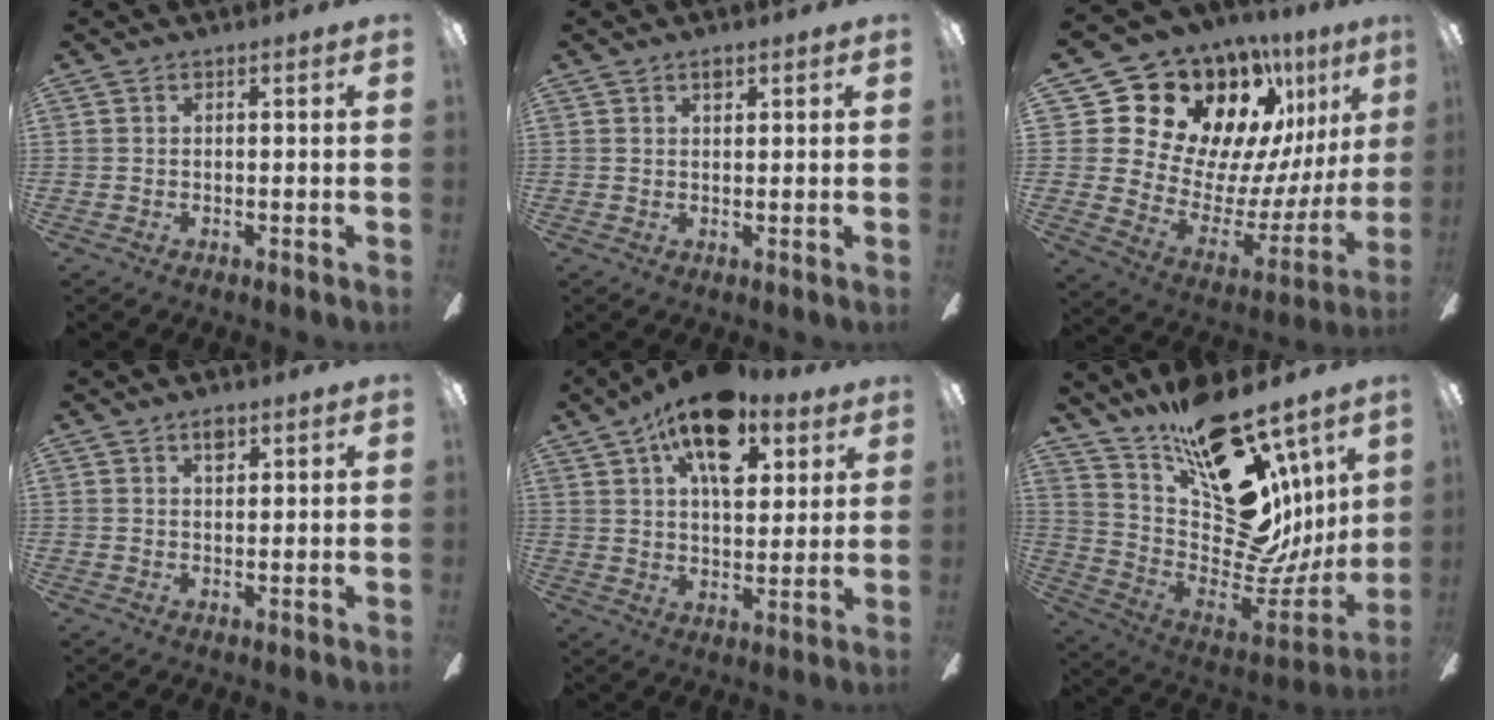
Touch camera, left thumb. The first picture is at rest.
{"total": 1.7, "force": [1.3, 0.6, 1.0], "torque": [-0.013, -0.001, 0.021]}
{"total": 22.7, "force": [15.3, 13.5, 9.9], "torque": [-0.175, -0.131, 0.303]}
{"total": 2.5, "force": [1.7, 1.1, 1.4], "torque": [-0.024, 0.000, 0.030]}
{"total": 16.0, "force": [9.2, 7.8, 10.5], "torque": [-0.164, -0.025, 0.156]}
{"total": 23.0, "force": [13.3, 11.2, 15.2], "torque": [-0.193, -0.128, 0.254]}